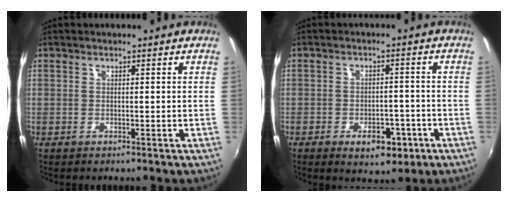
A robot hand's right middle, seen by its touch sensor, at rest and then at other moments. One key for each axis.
{"total": 6.9, "fx": -3.6, "fy": 3.9, "fz": 4.4, "tx": -0.083, "ty": -0.001, "tz": -0.044}